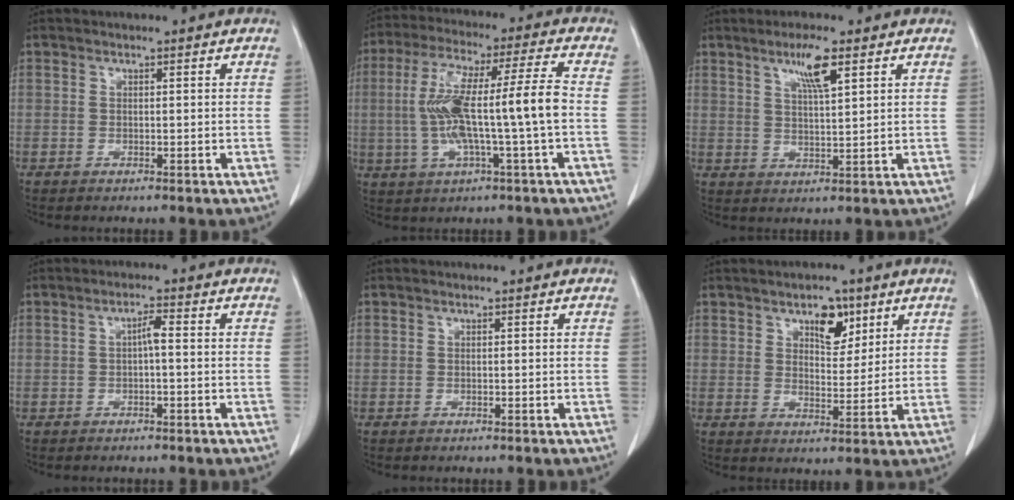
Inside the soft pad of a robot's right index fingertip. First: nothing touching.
{"total": 14.0, "force": [-1.1, 0.3, 13.9], "torque": [-0.272, 0.023, -0.021]}
{"total": 5.6, "force": [3.2, 0.4, 4.6], "torque": [-0.083, -0.001, 0.057]}
{"total": 2.0, "force": [-0.1, 0.3, 2.0], "torque": [-0.035, 0.004, -0.002]}
{"total": 0.0}
{"total": 6.0, "force": [3.5, 3.0, 3.8], "torque": [-0.056, 0.003, 0.056]}